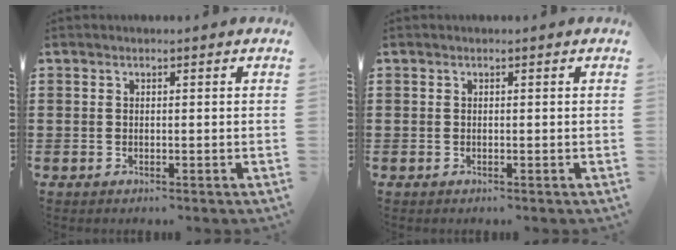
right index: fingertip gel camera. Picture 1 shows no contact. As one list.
[{"total": 0.0}]